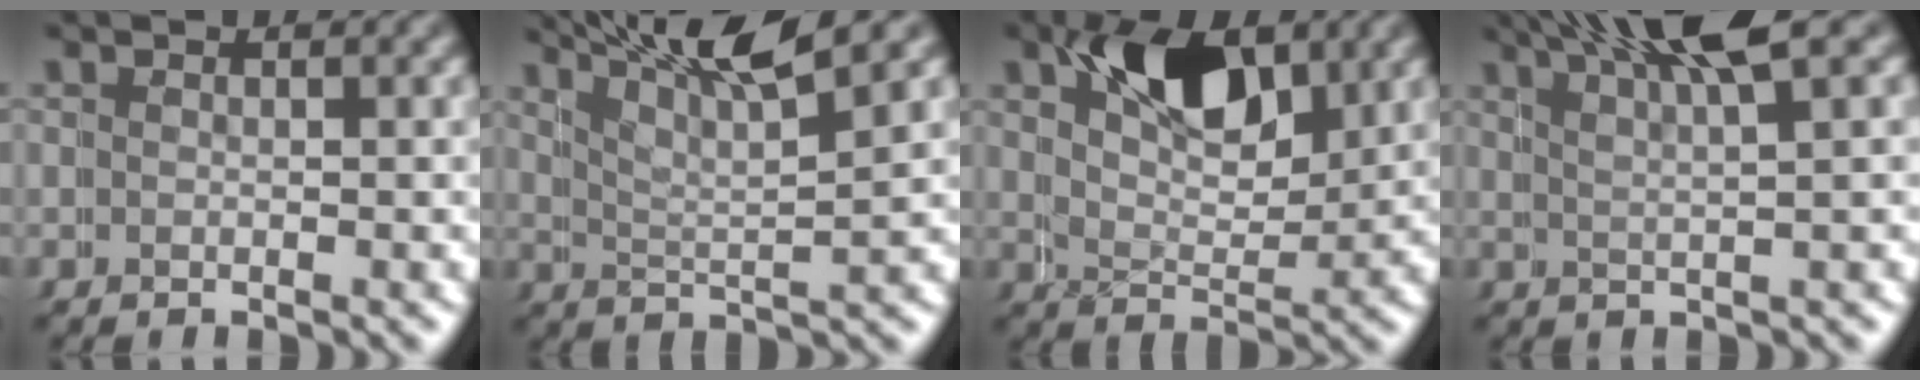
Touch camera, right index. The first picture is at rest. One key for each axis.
{"total": 8.1, "fx": 6.6, "fy": 0.8, "fz": 4.5, "tx": -0.077, "ty": 0.010, "tz": 0.102}
{"total": 7.4, "fx": 4.1, "fy": 3.9, "fz": 4.7, "tx": -0.091, "ty": -0.006, "tz": 0.071}
{"total": 6.4, "fx": 4.6, "fy": 0.4, "fz": 4.4, "tx": -0.073, "ty": 0.014, "tz": 0.075}